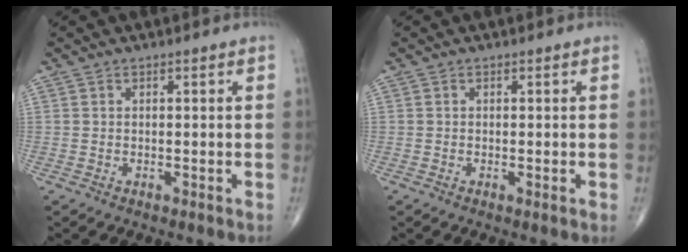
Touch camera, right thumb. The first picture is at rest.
{"total": 0.8, "force": [-0.1, 0.0, 0.8], "torque": [-0.015, -0.004, -0.001]}